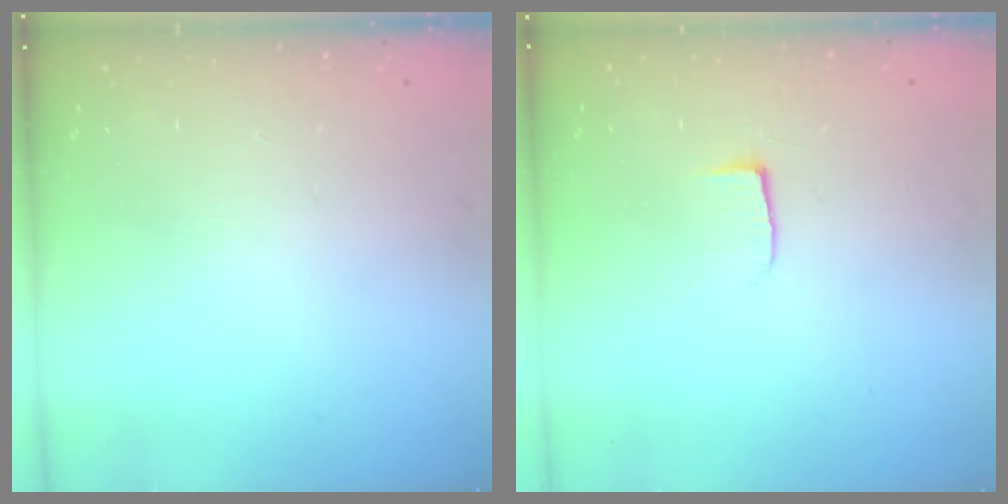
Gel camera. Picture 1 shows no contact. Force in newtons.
{"total": 3.8, "press": 3.8, "slide": 0.5}